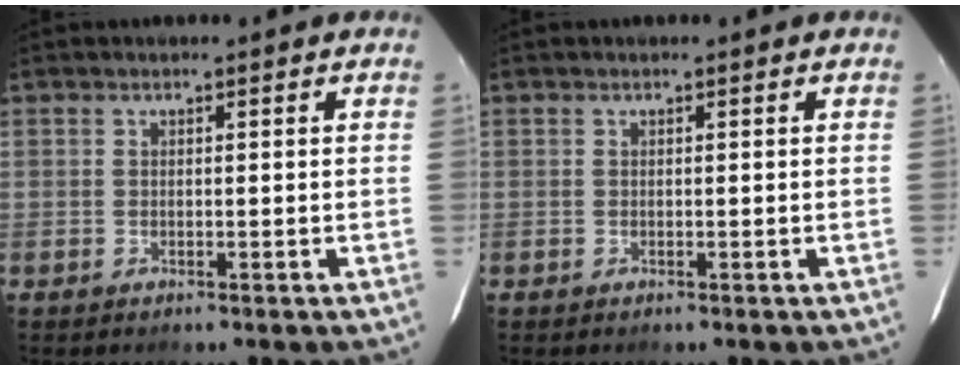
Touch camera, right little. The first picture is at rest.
{"total": 0.0}